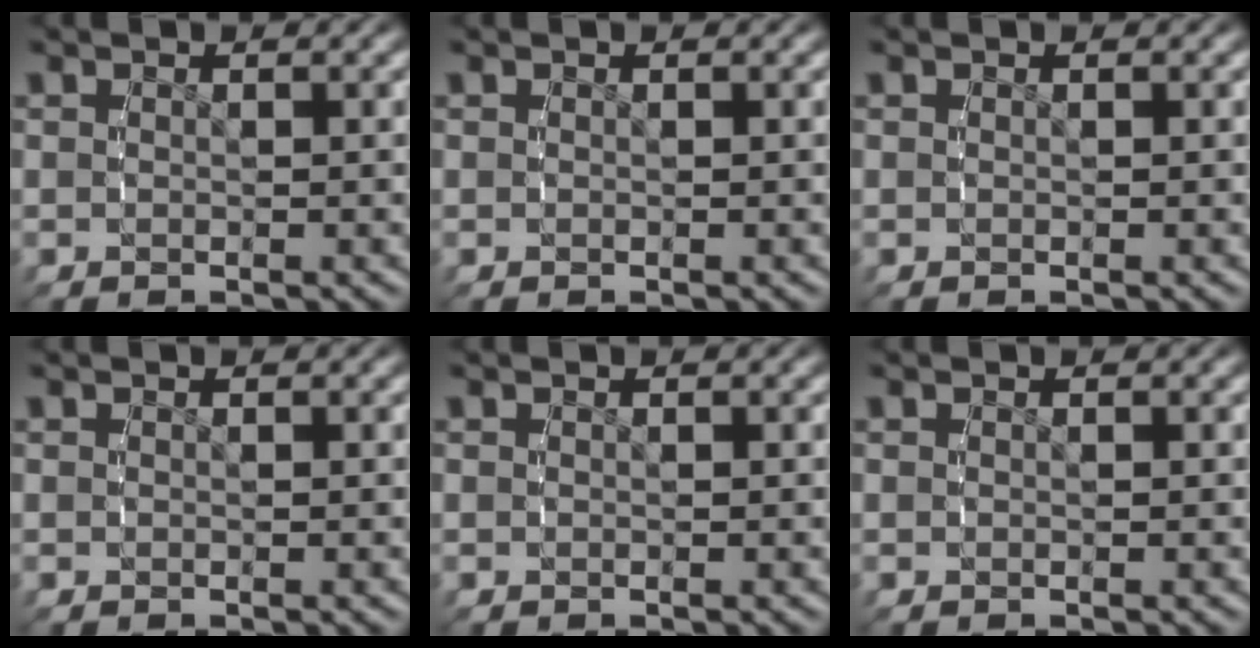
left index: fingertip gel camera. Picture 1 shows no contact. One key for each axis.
{"total": 0.0}
{"total": 0.0}
{"total": 0.0}
{"total": 0.0}
{"total": 0.0}